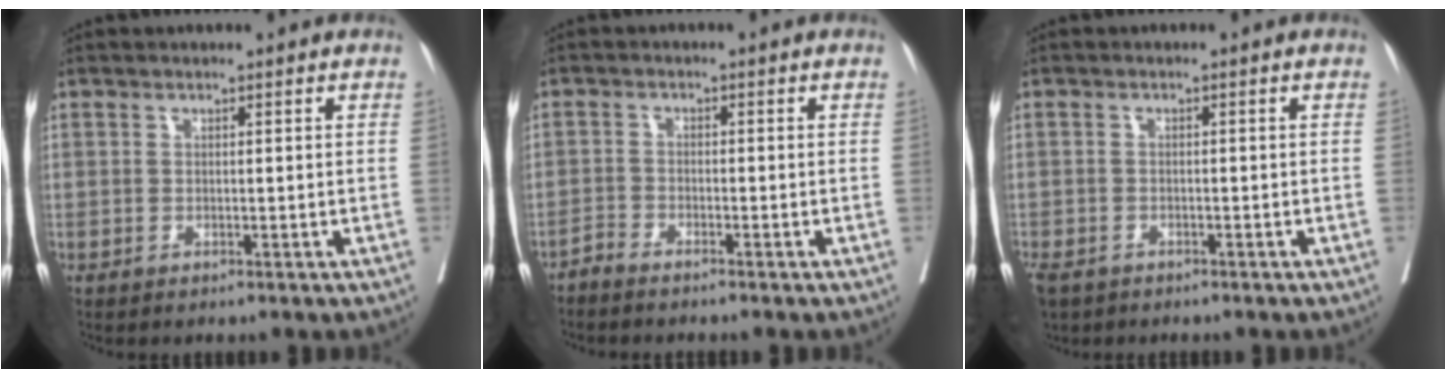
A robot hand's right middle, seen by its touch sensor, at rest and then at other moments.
{"total": 1.6, "force": [-1.6, 0.0, 0.3], "torque": [-0.004, 0.000, -0.033]}
{"total": 5.9, "force": [-4.0, 3.2, 3.0], "torque": [-0.077, -0.007, -0.057]}